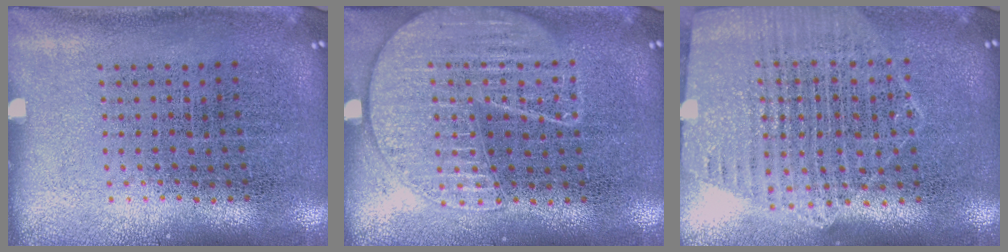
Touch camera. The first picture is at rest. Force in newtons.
{"total": 1.5, "press": 1.5, "slide": 0.1}
{"total": 1.2, "press": 1.2, "slide": 0.1}